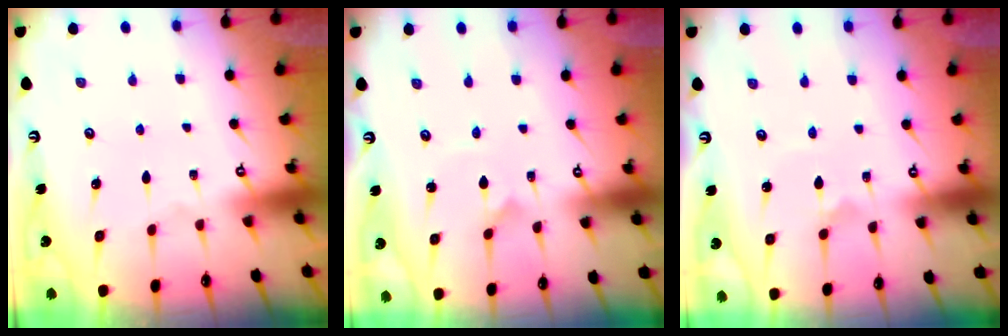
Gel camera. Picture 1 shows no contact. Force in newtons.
{"total": 0.6, "press": 0.6, "slide": 0.1}
{"total": 1.8, "press": 1.7, "slide": 0.4}